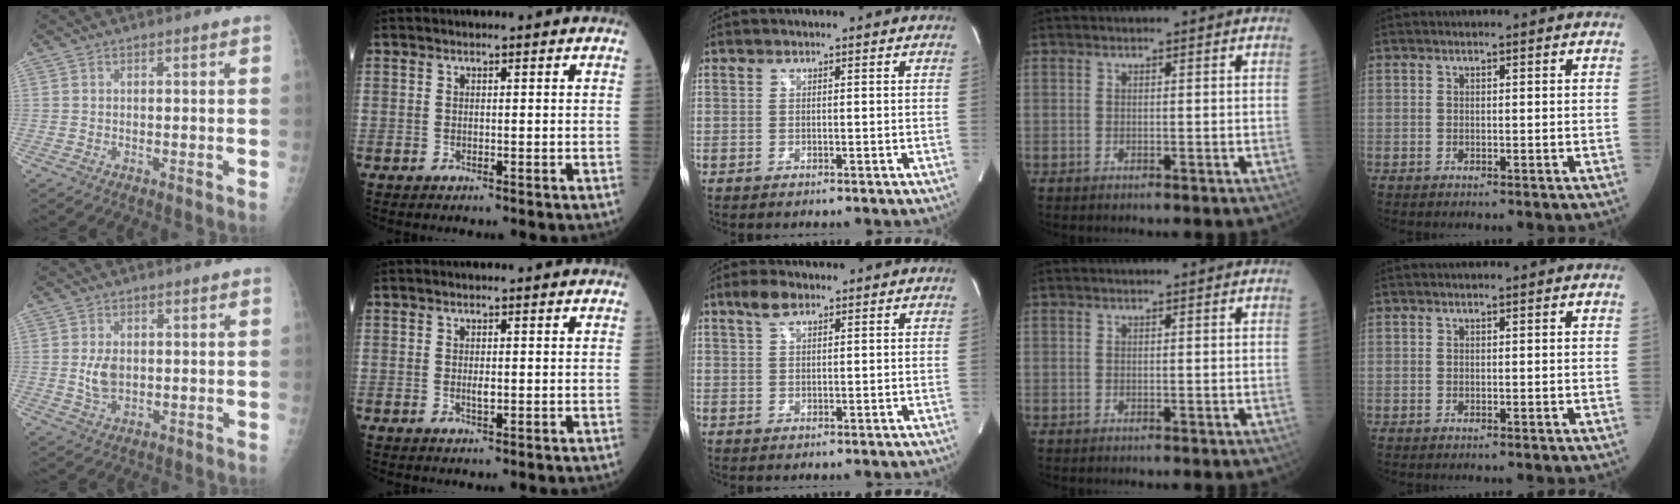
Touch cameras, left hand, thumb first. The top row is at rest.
{"thumb": {"total": 4.4, "force": [0.4, 2.9, 3.3], "torque": [-0.056, -0.006, 0.013]}, "index": {"total": 1.2, "force": [0.2, 0.3, 1.1], "torque": [-0.023, -0.001, 0.004]}, "middle": {"total": 3.0, "force": [2.0, 1.1, 1.9], "torque": [-0.045, 0.011, 0.041]}}